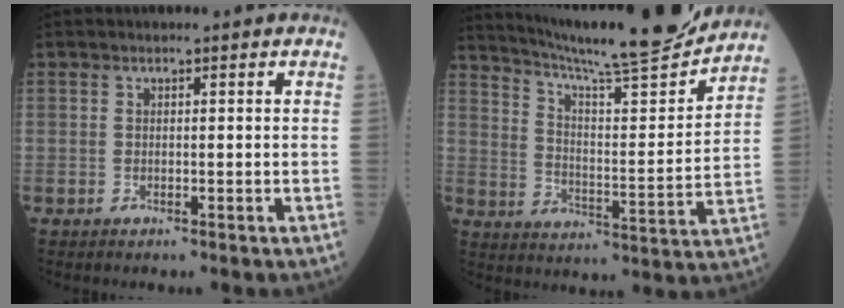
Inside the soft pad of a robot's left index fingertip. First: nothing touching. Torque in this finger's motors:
{"motor_torque": [1.00, -1.14, 0.39, 0.10]}